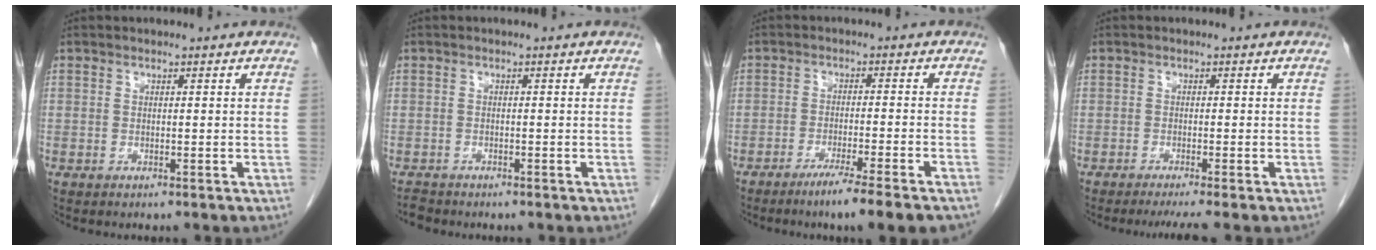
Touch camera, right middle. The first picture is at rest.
{"total": 1.4, "force": [-1.4, 0.4, 0.0], "torque": [-0.007, -0.004, -0.023]}
{"total": 7.8, "force": [-5.8, -0.9, 5.3], "torque": [-0.068, -0.017, -0.087]}
{"total": 3.7, "force": [-2.9, -0.7, 2.2], "torque": [-0.030, -0.011, -0.047]}